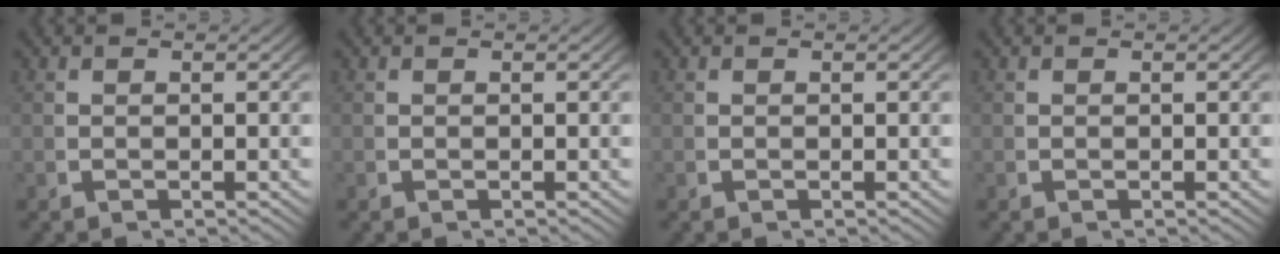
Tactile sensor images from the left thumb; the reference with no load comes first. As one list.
[{"total": 0.0}, {"total": 0.0}, {"total": 0.0}]